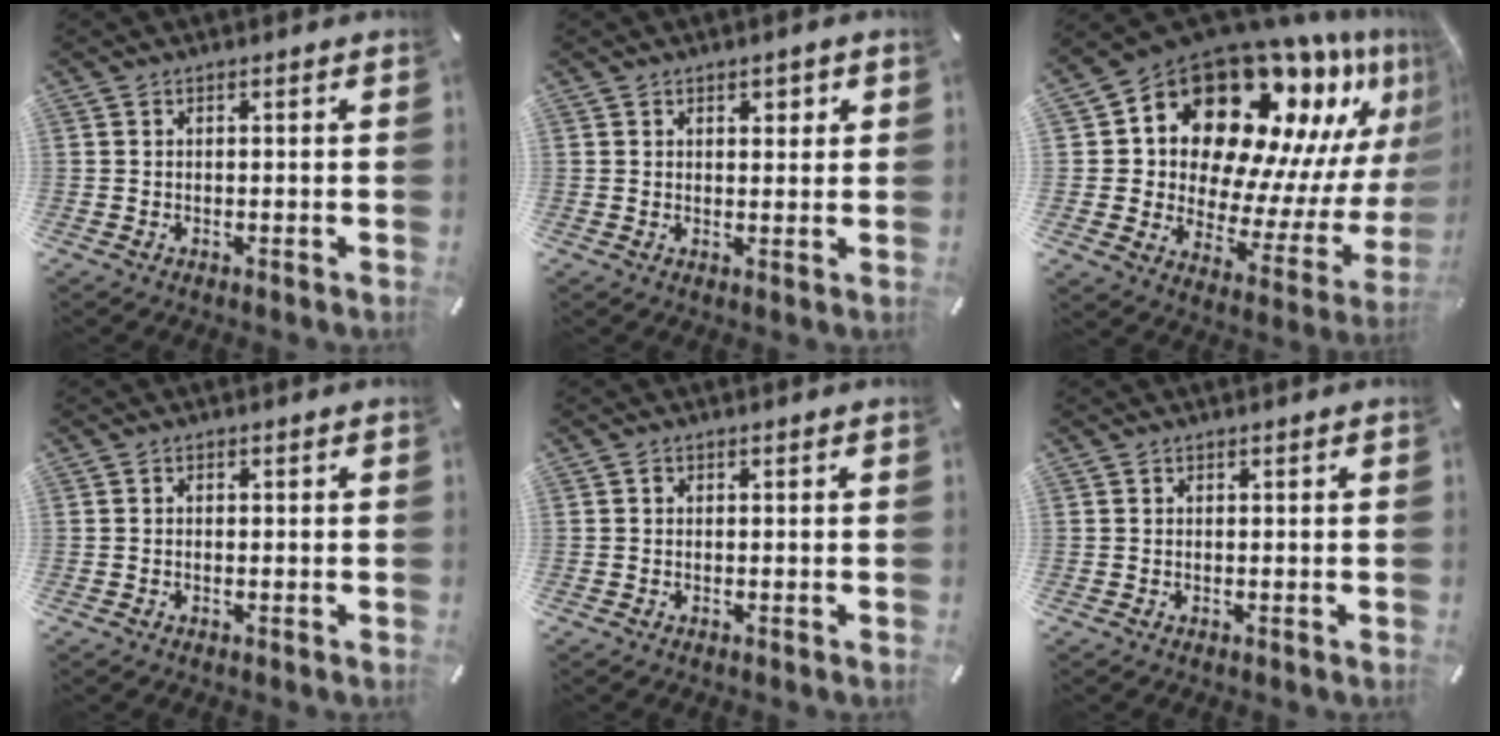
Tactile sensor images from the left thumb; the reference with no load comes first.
{"total": 2.1, "force": [1.2, 1.4, 1.0], "torque": [-0.005, -0.003, 0.015]}
{"total": 20.9, "force": [15.2, 10.8, 9.4], "torque": [-0.130, -0.148, 0.267]}
{"total": 0.7, "force": [-0.2, 0.5, 0.4], "torque": [-0.009, 0.001, -0.005]}
{"total": 0.5, "force": [0.0, 0.5, 0.2], "torque": [-0.003, 0.004, -0.001]}
{"total": 0.0}